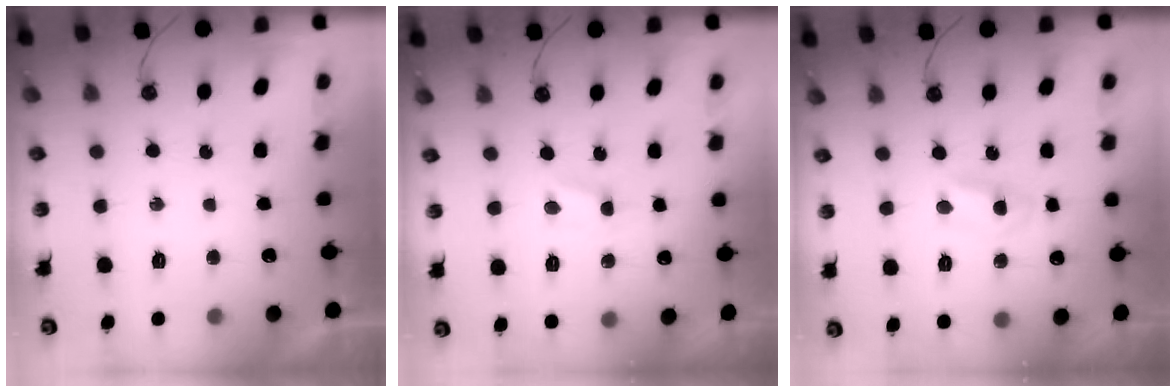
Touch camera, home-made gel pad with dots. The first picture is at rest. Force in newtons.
{"total": 0.6, "press": 0.6, "slide": 0.1}
{"total": 1.1, "press": 0.9, "slide": 0.6}